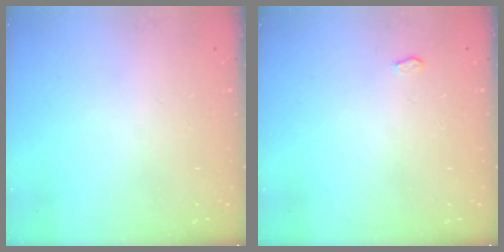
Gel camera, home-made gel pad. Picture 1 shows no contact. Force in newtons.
{"total": 2.3, "press": 2.3, "slide": 0.3}